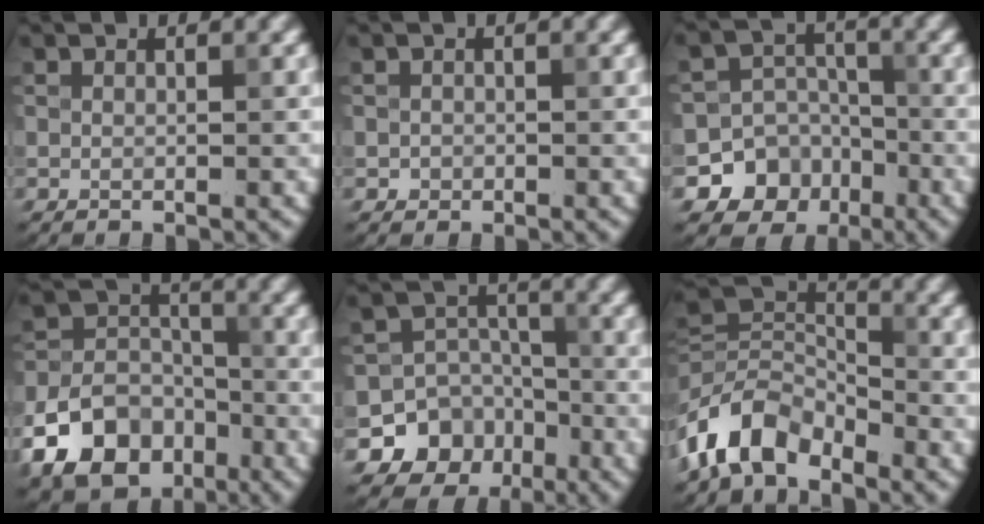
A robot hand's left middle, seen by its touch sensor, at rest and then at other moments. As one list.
[{"total": 0.7, "force": [-0.3, 0.6, 0.1], "torque": [0.004, -0.004, -0.006]}, {"total": 8.1, "force": [-3.9, 6.9, 1.5], "torque": [-0.004, -0.015, -0.090]}, {"total": 8.6, "force": [-4.4, 6.1, 4.2], "torque": [-0.075, -0.005, -0.087]}, {"total": 9.3, "force": [-4.6, 7.9, 1.8], "torque": [-0.014, -0.017, -0.099]}, {"total": 7.0, "force": [-4.4, 3.9, 3.8], "torque": [-0.062, 0.007, -0.099]}]